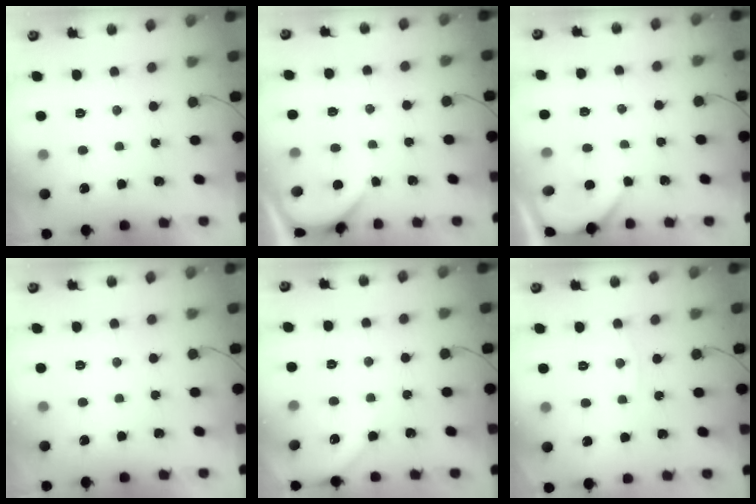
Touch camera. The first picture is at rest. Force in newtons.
{"total": 2.1, "press": 2.1, "slide": 0.3}
{"total": 2.7, "press": 2.7, "slide": 0.3}
{"total": 0.0}
{"total": 3.8, "press": 3.8, "slide": 0.6}
{"total": 2.7, "press": 2.7, "slide": 0.4}